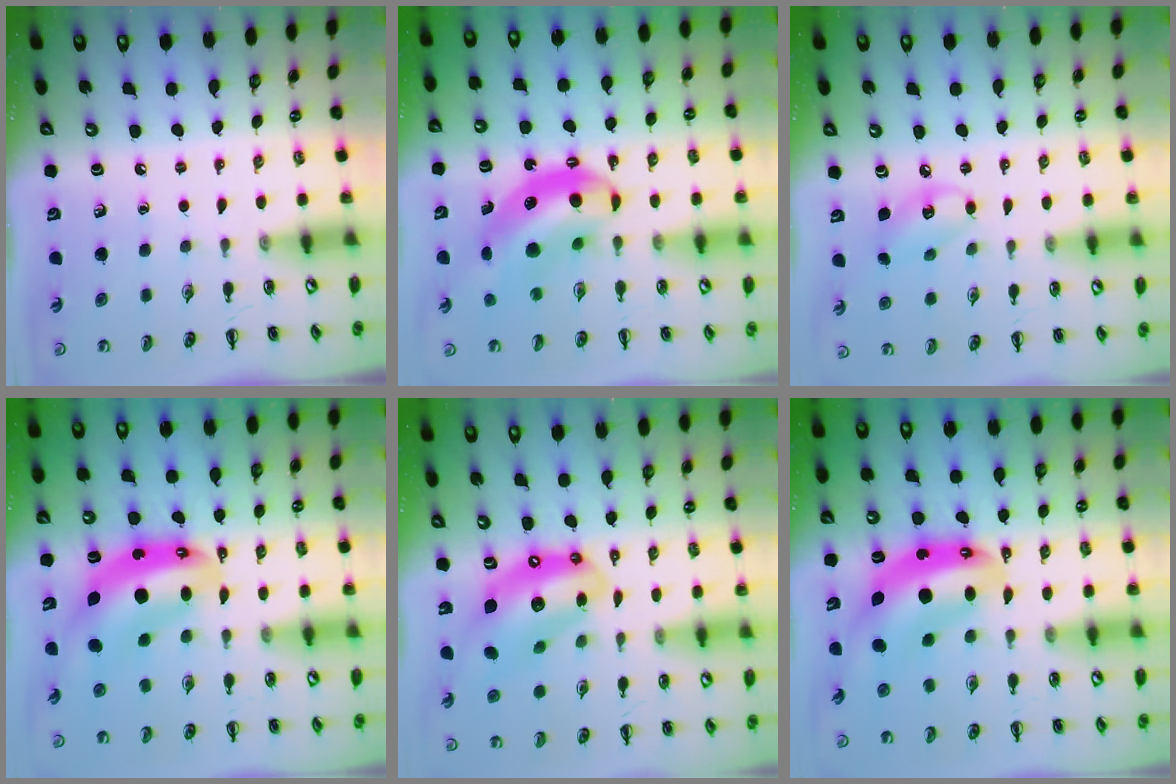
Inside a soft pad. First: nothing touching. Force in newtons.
{"total": 13.2, "press": 12.8, "slide": 3.2}
{"total": 7.4, "press": 7.3, "slide": 1.0}
{"total": 10.2, "press": 9.8, "slide": 2.7}
{"total": 14.4, "press": 13.9, "slide": 4.0}
{"total": 10.2, "press": 9.8, "slide": 2.7}